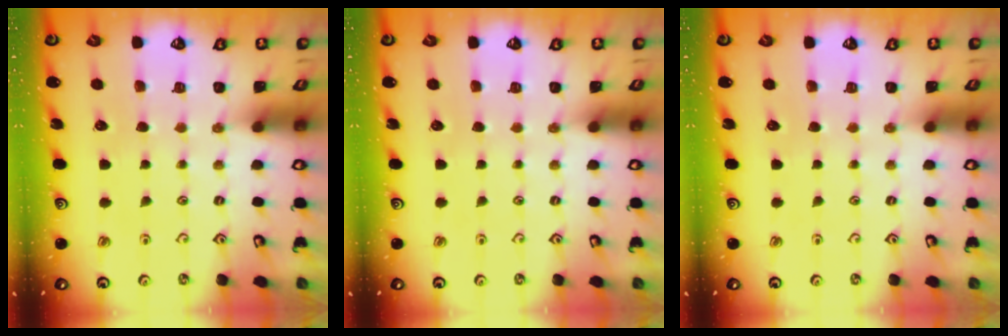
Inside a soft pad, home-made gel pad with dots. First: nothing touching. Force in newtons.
{"total": 0.0}
{"total": 0.0}